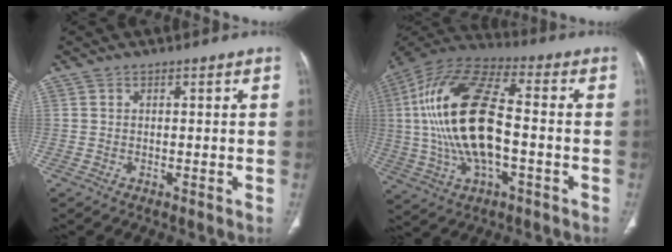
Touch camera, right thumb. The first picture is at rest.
{"total": 22.2, "force": [-0.8, 10.2, 19.7], "torque": [-0.402, 0.024, -0.016]}